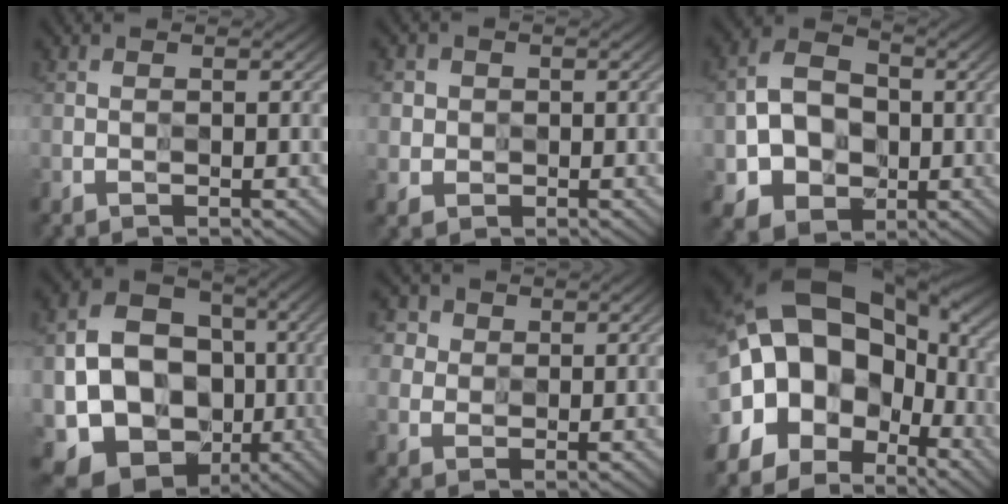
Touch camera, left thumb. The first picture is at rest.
{"total": 2.9, "force": [0.7, 2.8, 0.0], "torque": [-0.016, -0.007, 0.010]}
{"total": 8.3, "force": [-0.7, 7.1, 4.2], "torque": [-0.089, 0.003, -0.020]}
{"total": 14.5, "force": [-2.7, 12.2, 7.4], "torque": [-0.145, -0.028, -0.032]}
{"total": 4.7, "force": [2.7, 3.7, 1.1], "torque": [-0.055, 0.011, 0.049]}
{"total": 18.6, "force": [-1.5, 13.5, 12.6], "torque": [-0.235, 0.003, -0.012]}